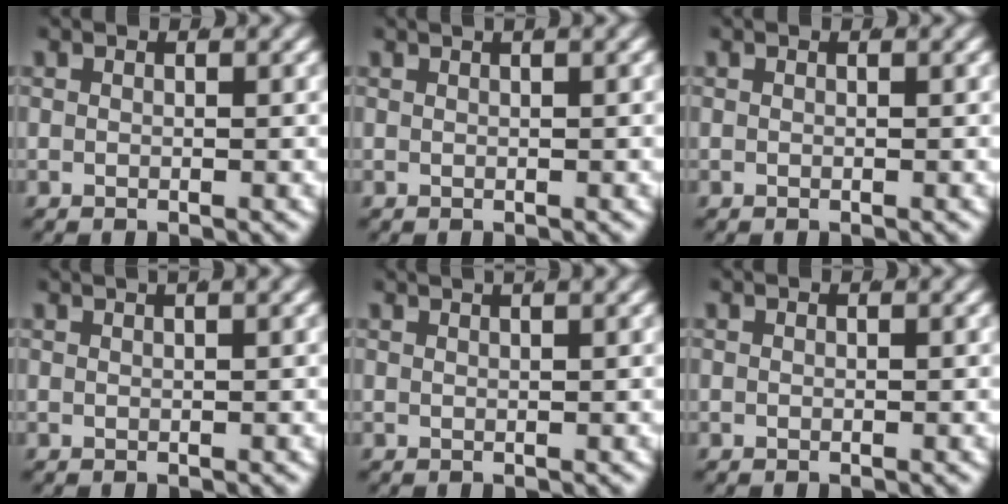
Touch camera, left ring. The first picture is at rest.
{"total": 1.2, "force": [0.8, -0.3, 0.8], "torque": [0.002, 0.012, 0.010]}
{"total": 0.0}
{"total": 1.9, "force": [1.4, -0.2, 1.3], "torque": [-0.003, 0.013, 0.019]}
{"total": 2.2, "force": [1.8, -0.2, 1.4], "torque": [-0.003, 0.011, 0.026]}
{"total": 0.0}